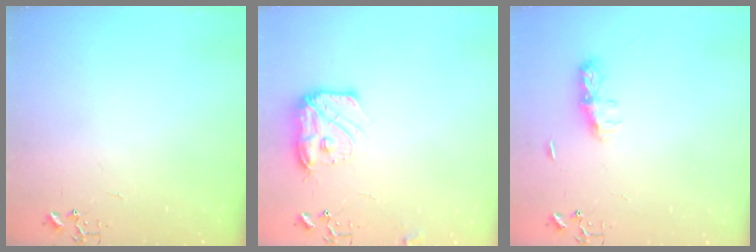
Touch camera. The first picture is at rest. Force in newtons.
{"total": 12.6, "press": 12.6, "slide": 0.6}
{"total": 7.4, "press": 7.4, "slide": 0.4}